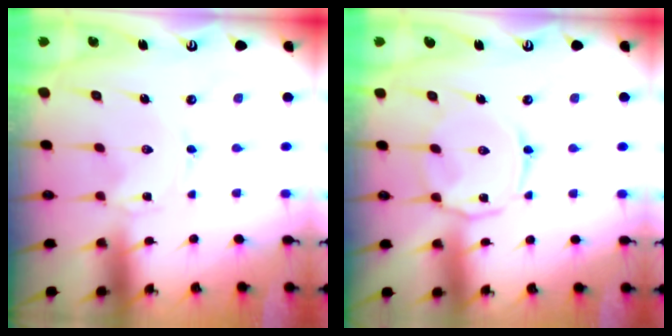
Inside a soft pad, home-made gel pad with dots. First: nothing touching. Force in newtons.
{"total": 6.6, "press": 6.5, "slide": 0.6}